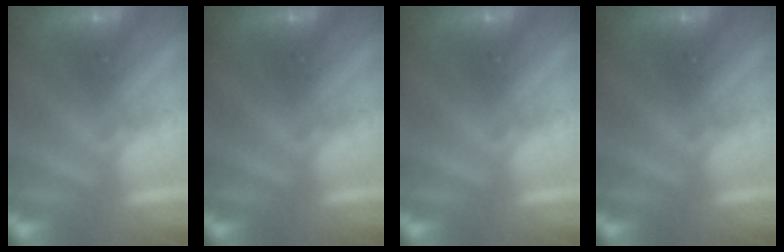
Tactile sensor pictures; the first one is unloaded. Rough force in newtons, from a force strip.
{"total": 0.0}
{"total": 0.0}
{"total": 0.0}